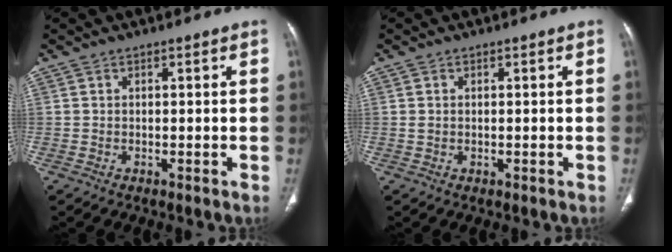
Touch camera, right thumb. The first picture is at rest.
{"total": 0.8, "force": [0.1, 0.5, 0.5], "torque": [-0.016, -0.003, 0.005]}